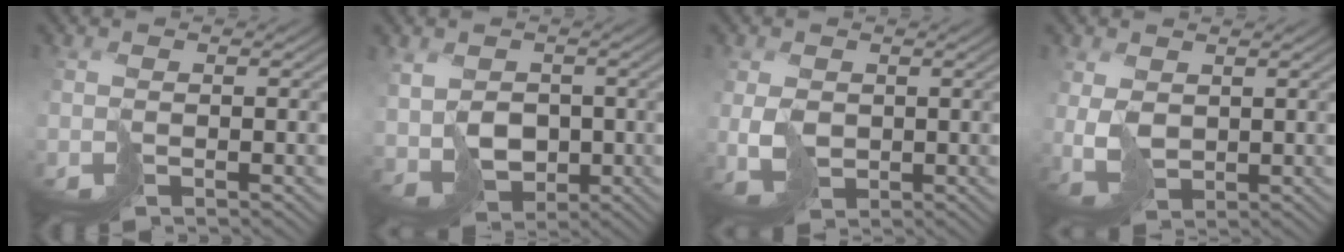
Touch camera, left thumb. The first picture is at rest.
{"total": 4.8, "force": [0.5, 4.3, 2.0], "torque": [-0.043, -0.008, 0.017]}
{"total": 2.7, "force": [0.6, 2.4, 1.1], "torque": [-0.036, -0.007, 0.020]}
{"total": 2.9, "force": [1.4, 2.2, 1.2], "torque": [-0.044, 0.000, 0.037]}